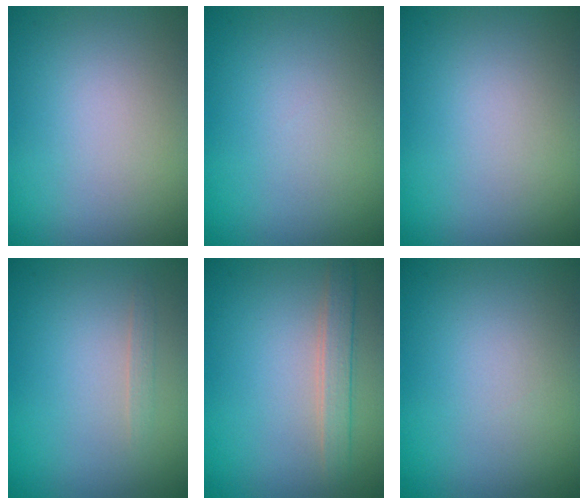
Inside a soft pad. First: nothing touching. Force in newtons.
{"total": 0.0}
{"total": 0.0}
{"total": 0.6, "press": 0.6, "slide": 0.0}
{"total": 2.1, "press": 2.1, "slide": 0.2}
{"total": 0.0}